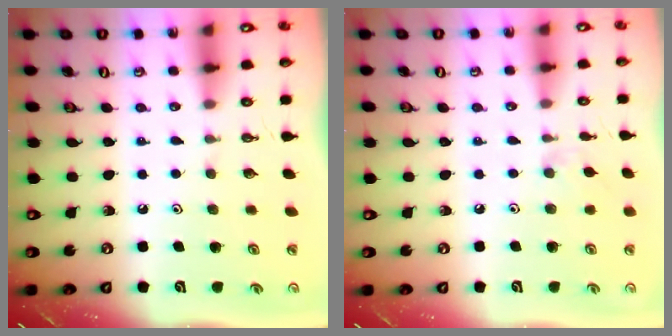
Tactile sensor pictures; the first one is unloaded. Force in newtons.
{"total": 4.9, "press": 4.9, "slide": 0.7}